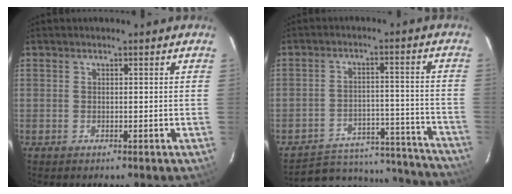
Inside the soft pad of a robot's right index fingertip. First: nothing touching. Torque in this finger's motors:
{"motor_torque": [-0.94, -1.01, -0.42, -0.21]}